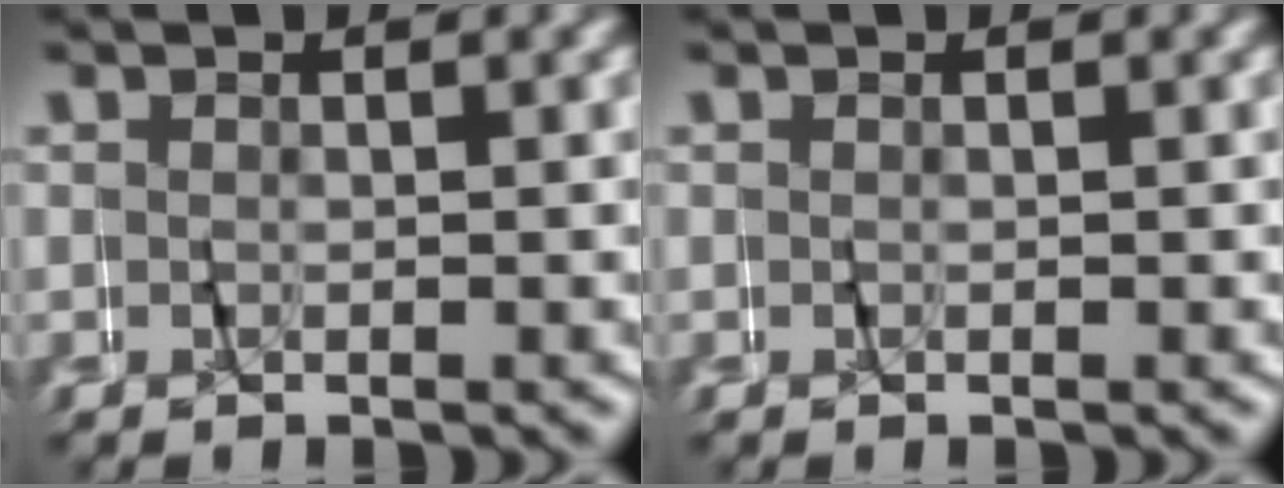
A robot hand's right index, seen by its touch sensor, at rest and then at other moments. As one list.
[{"total": 0.0}]